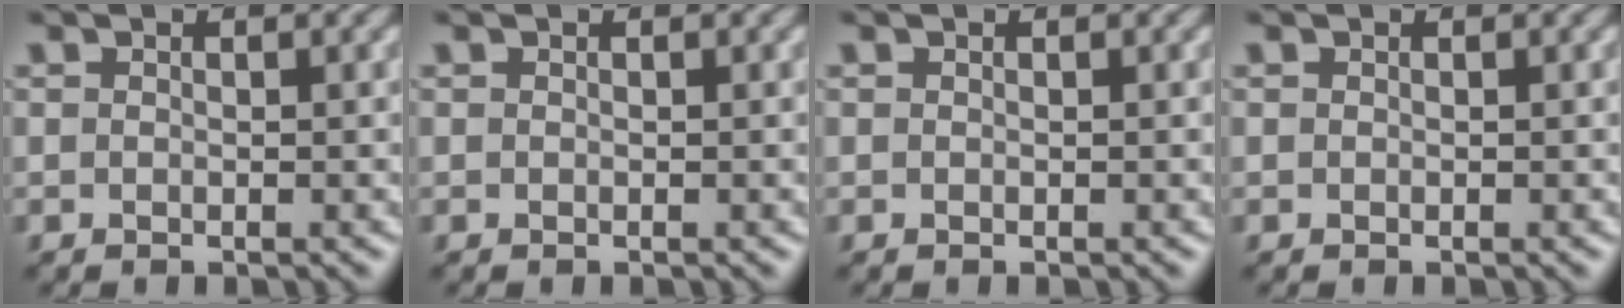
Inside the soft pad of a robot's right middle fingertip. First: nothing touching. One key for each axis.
{"total": 0.0}
{"total": 0.0}
{"total": 0.0}